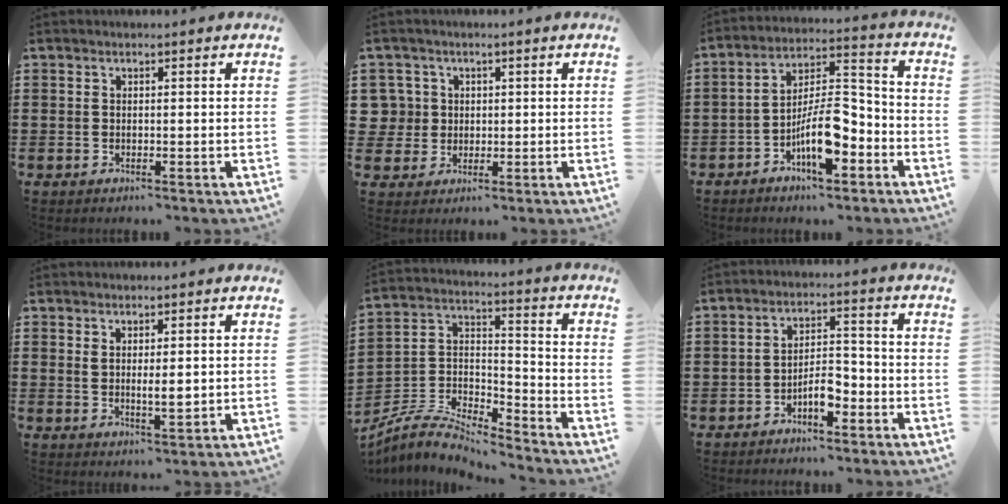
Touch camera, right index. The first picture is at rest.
{"total": 4.3, "force": [0.7, 4.2, 0.6], "torque": [-0.039, 0.011, 0.010]}
{"total": 10.3, "force": [-5.4, 3.8, 7.9], "torque": [-0.153, 0.008, -0.099]}
{"total": 3.3, "force": [0.8, 1.1, 3.0], "torque": [-0.043, -0.006, 0.010]}
{"total": 7.4, "force": [-6.9, 1.4, 2.2], "torque": [-0.054, 0.005, -0.140]}
{"total": 5.0, "force": [-2.7, 2.1, 3.7], "torque": [-0.070, 0.008, -0.052]}